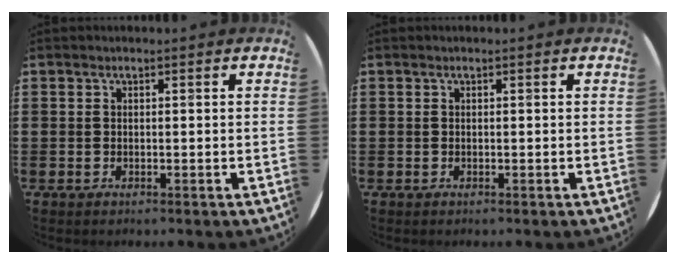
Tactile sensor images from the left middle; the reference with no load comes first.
{"total": 0.0}